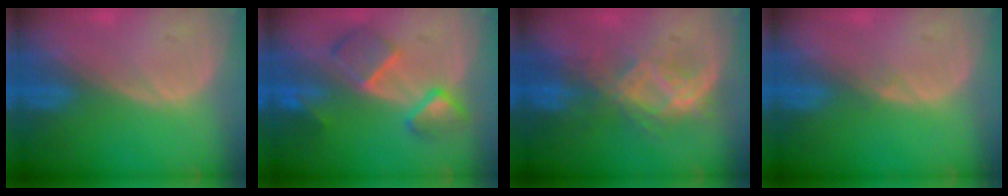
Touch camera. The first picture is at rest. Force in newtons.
{"total": 7.2, "press": 6.8, "slide": 2.3}
{"total": 7.0, "press": 6.8, "slide": 1.3}
{"total": 0.7, "press": 0.7, "slide": 0.1}